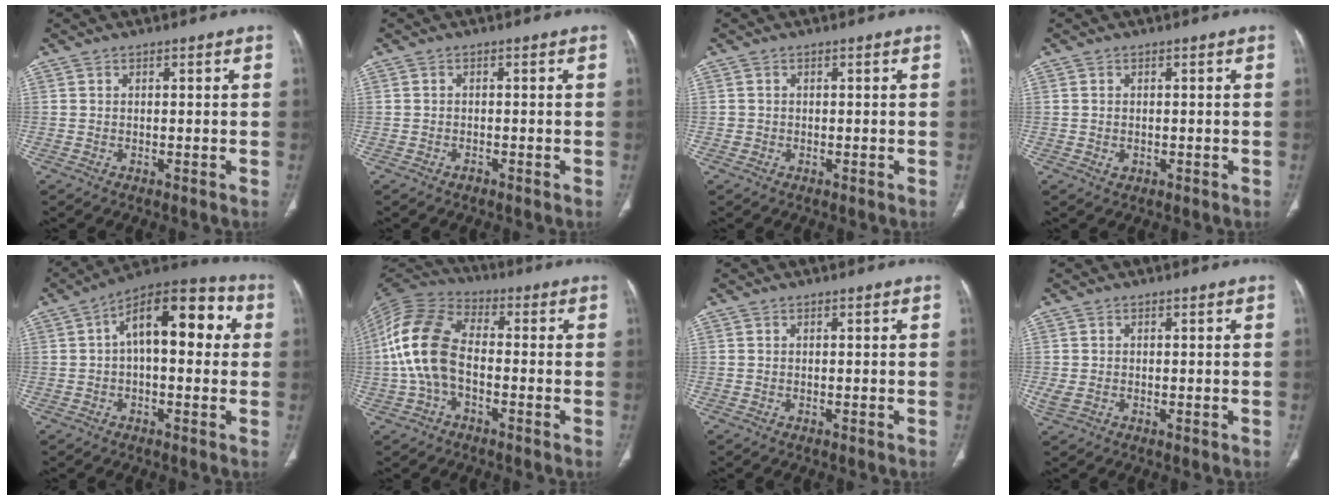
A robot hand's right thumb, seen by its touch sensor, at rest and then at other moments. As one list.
[{"total": 0.8, "force": [-0.6, 0.4, 0.2], "torque": [-0.004, 0.002, -0.013]}, {"total": 0.8, "force": [-0.1, 0.8, 0.0], "torque": [0.003, 0.005, -0.003]}, {"total": 1.3, "force": [-0.2, 1.0, 0.7], "torque": [-0.012, 0.002, 0.000]}, {"total": 15.7, "force": [2.7, 7.7, 13.4], "torque": [-0.169, 0.041, 0.033]}, {"total": 13.9, "force": [-1.7, 8.4, 10.9], "torque": [-0.231, 0.035, -0.042]}, {"total": 0.0}, {"total": 2.1, "force": [-0.2, 1.5, 1.6], "torque": [-0.050, 0.004, -0.001]}]